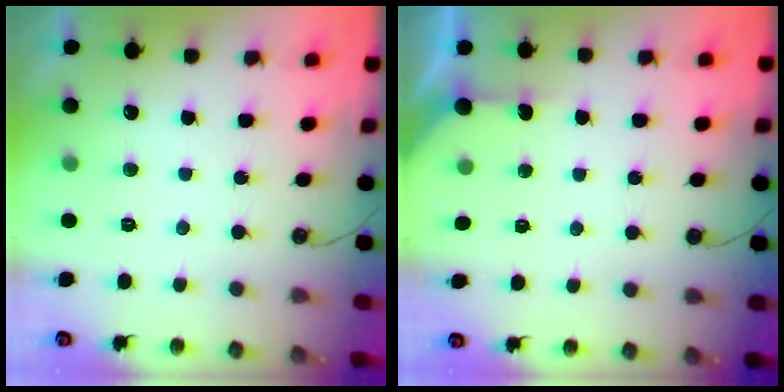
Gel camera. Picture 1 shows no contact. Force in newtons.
{"total": 2.0, "press": 1.9, "slide": 0.2}